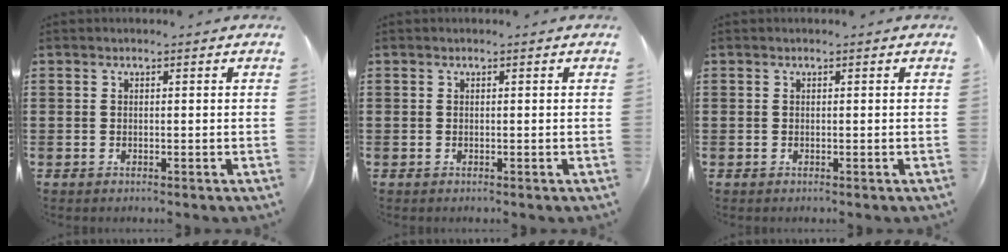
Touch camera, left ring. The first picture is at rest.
{"total": 0.0}
{"total": 0.0}